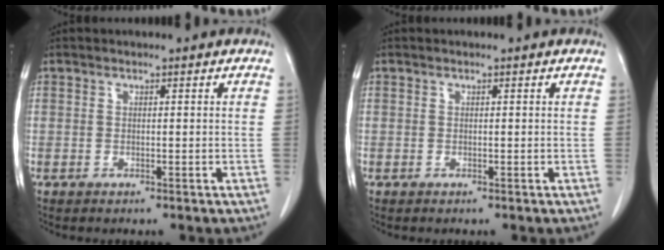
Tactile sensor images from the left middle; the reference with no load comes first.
{"total": 0.0}